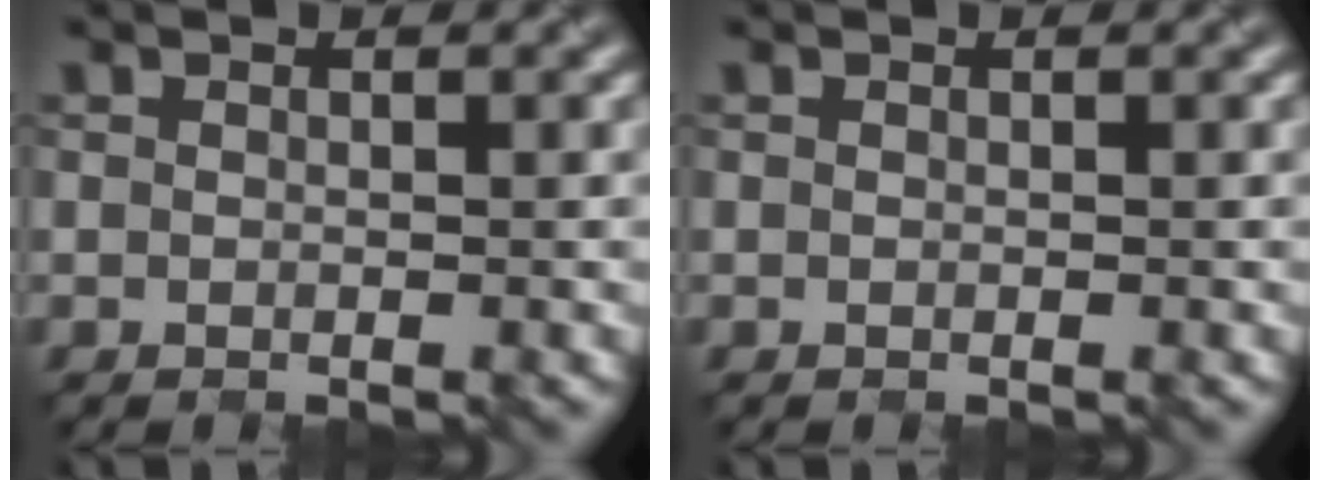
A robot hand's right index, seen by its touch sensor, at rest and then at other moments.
{"total": 0.0}